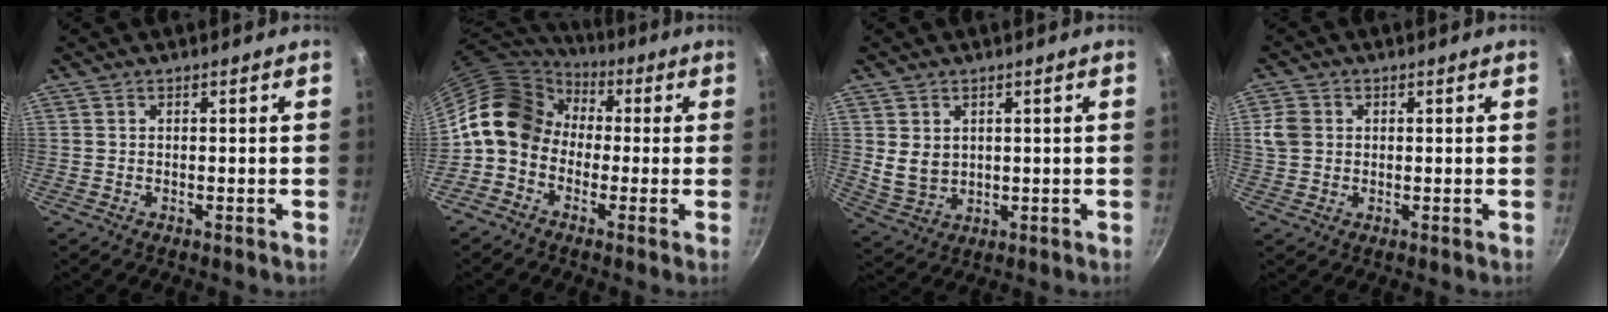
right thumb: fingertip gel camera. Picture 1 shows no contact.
{"total": 13.4, "force": [0.2, 10.9, 7.8], "torque": [-0.104, 0.039, -0.021]}
{"total": 5.6, "force": [1.3, 4.5, 3.0], "torque": [-0.043, -0.011, 0.041]}
{"total": 4.5, "force": [0.7, 3.8, 2.2], "torque": [-0.031, 0.002, 0.012]}